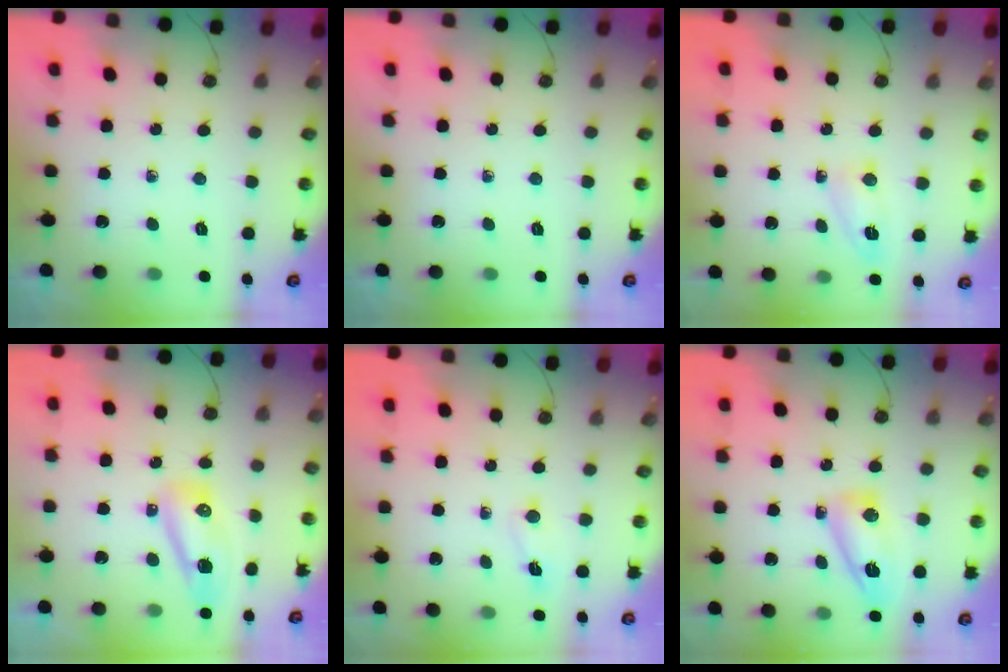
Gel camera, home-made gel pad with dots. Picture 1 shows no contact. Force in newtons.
{"total": 0.0}
{"total": 3.8, "press": 3.6, "slide": 1.0}
{"total": 8.8, "press": 8.5, "slide": 1.9}
{"total": 2.5, "press": 2.4, "slide": 0.6}
{"total": 9.3, "press": 9.3, "slide": 0.7}